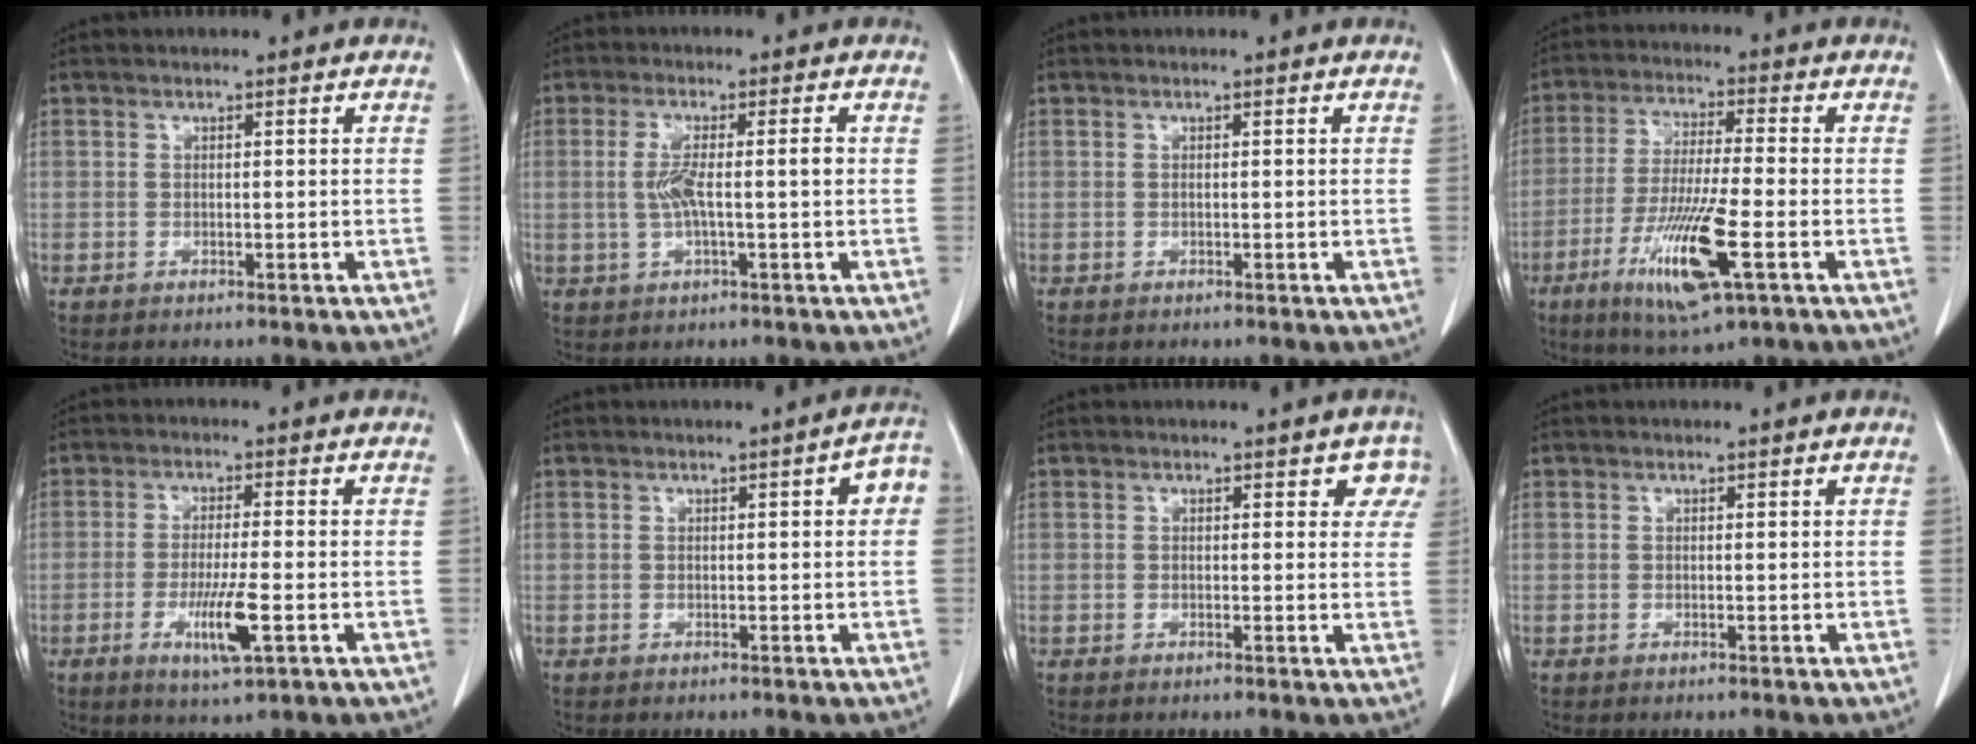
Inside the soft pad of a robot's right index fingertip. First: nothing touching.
{"total": 5.4, "force": [-0.2, 0.4, 5.4], "torque": [-0.108, 0.005, -0.002]}
{"total": 0.0}
{"total": 13.1, "force": [-5.0, 0.9, 12.0], "torque": [-0.239, -0.028, -0.089]}
{"total": 7.1, "force": [-2.4, 0.3, 6.7], "torque": [-0.125, -0.017, -0.040]}
{"total": 3.1, "force": [0.5, 0.7, 3.0], "torque": [-0.032, 0.010, 0.001]}
{"total": 2.9, "force": [1.8, 1.9, 1.4], "torque": [0.009, 0.002, 0.007]}
{"total": 0.0}